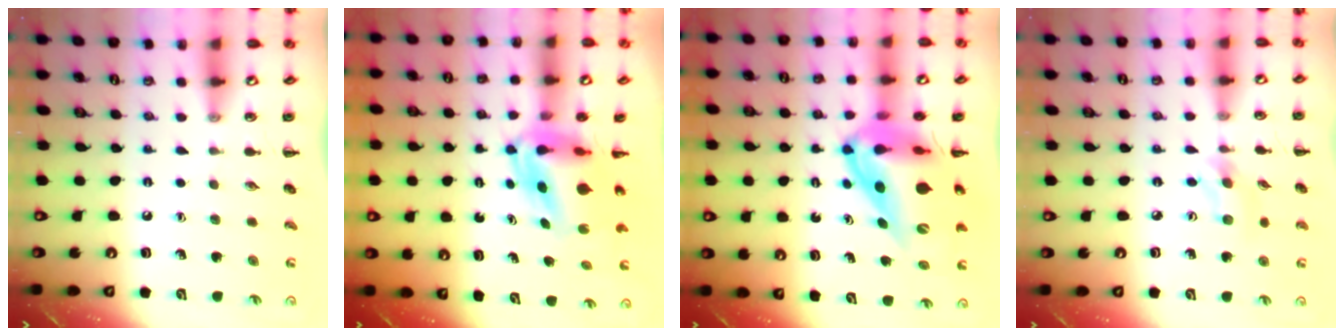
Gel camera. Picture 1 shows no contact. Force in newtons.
{"total": 6.7, "press": 6.3, "slide": 2.2}
{"total": 16.4, "press": 15.7, "slide": 4.4}
{"total": 2.9, "press": 2.9, "slide": 0.7}